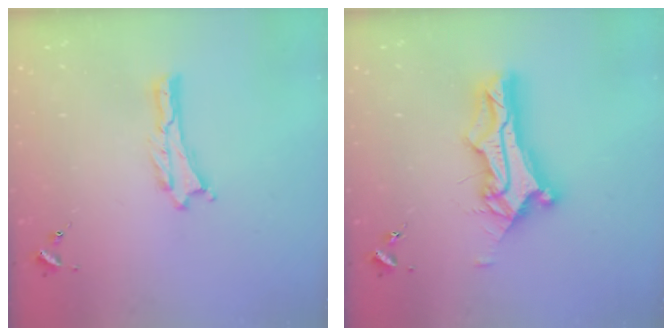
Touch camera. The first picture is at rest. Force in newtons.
{"total": 10.8, "press": 10.7, "slide": 0.9}